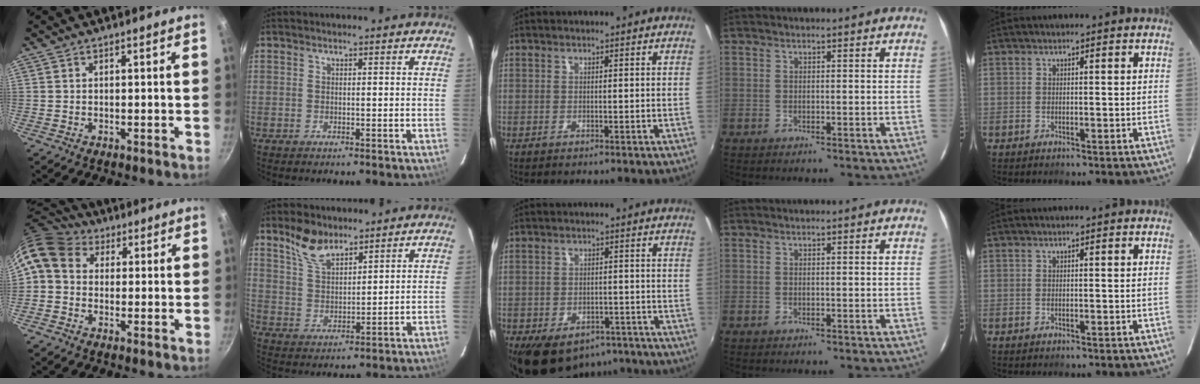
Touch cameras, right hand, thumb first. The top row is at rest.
{"thumb": {"total": 10.0, "force": [2.6, 8.0, 5.3], "torque": [-0.089, 0.021, 0.027]}, "index": {"total": 7.6, "force": [5.8, 3.2, 3.6], "torque": [-0.067, 0.011, 0.117]}, "middle": {"total": 13.2, "force": [-8.8, 7.7, 6.2], "torque": [-0.124, -0.004, -0.111]}}